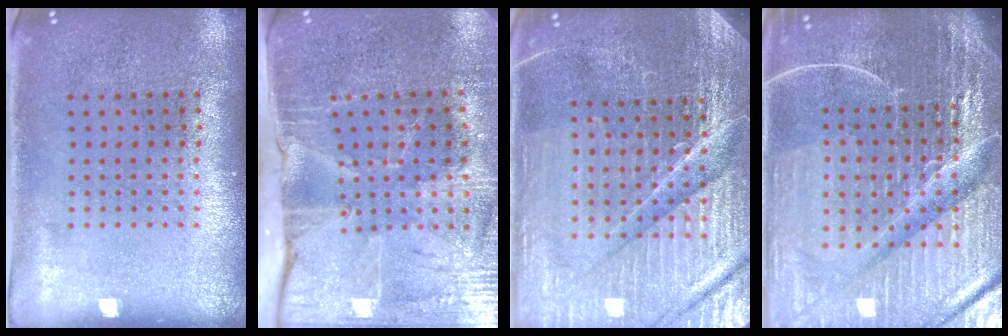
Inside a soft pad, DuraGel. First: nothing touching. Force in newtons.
{"total": 4.3, "press": 3.7, "slide": 2.2}
{"total": 5.6, "press": 5.2, "slide": 2.2}
{"total": 7.1, "press": 6.2, "slide": 3.5}